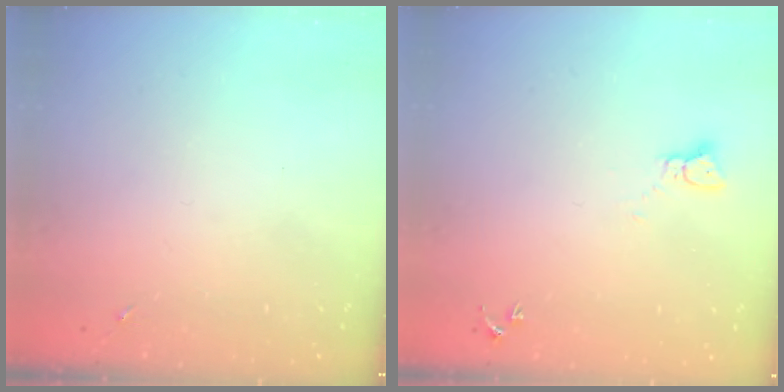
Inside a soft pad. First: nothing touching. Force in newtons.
{"total": 2.3, "press": 2.3, "slide": 0.3}